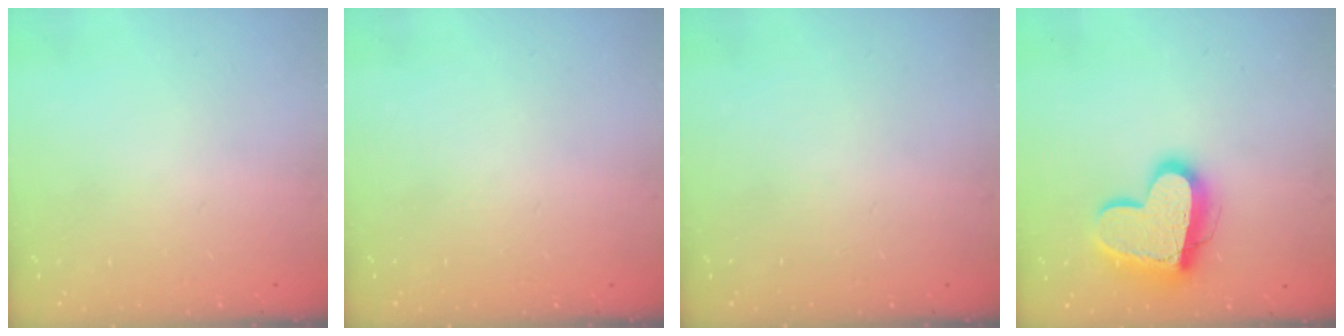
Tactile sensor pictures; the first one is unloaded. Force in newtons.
{"total": 0.0}
{"total": 0.0}
{"total": 16.5, "press": 16.4, "slide": 1.5}